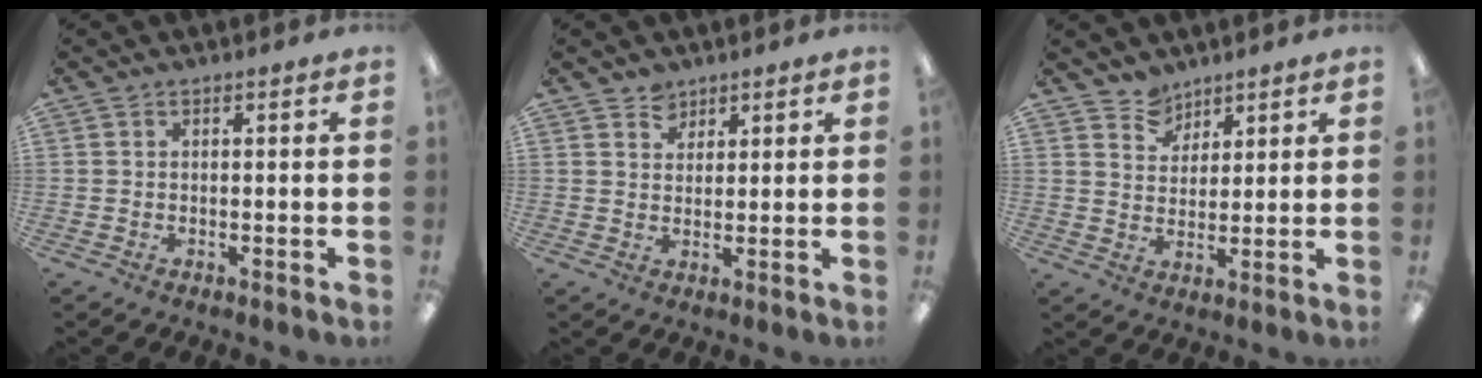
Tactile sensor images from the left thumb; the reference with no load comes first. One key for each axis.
{"total": 3.4, "fx": 2.7, "fy": 2.0, "fz": 0.0, "tx": 0.000, "ty": -0.009, "tz": 0.050}
{"total": 5.8, "fx": 4.9, "fy": 3.2, "fz": -0.1, "tx": -0.005, "ty": -0.029, "tz": 0.093}